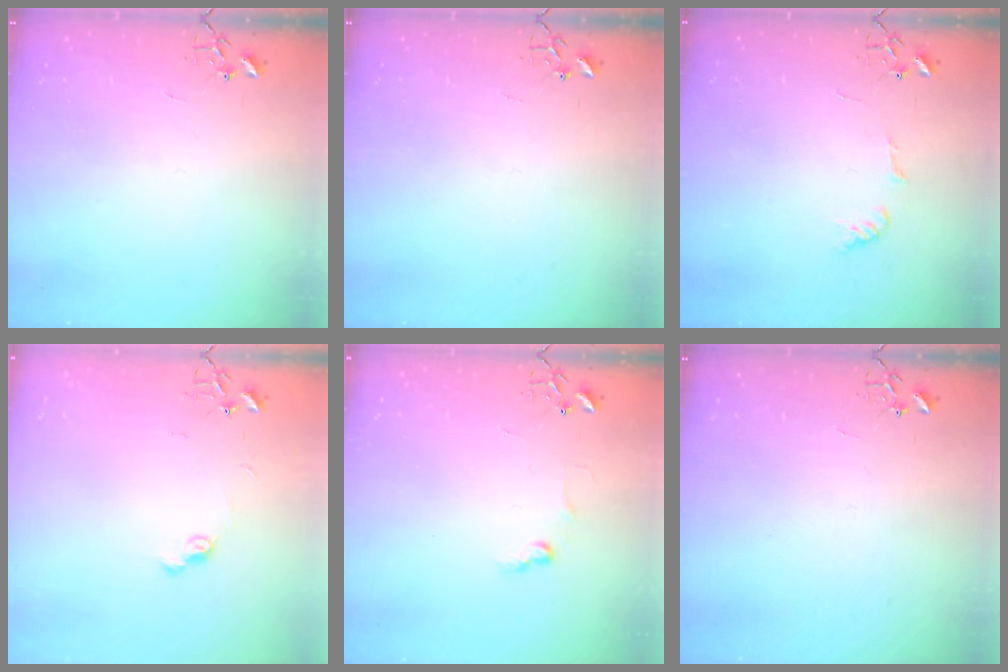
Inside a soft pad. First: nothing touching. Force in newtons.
{"total": 0.0}
{"total": 5.9, "press": 5.9, "slide": 0.6}
{"total": 6.9, "press": 6.9, "slide": 0.7}
{"total": 5.5, "press": 5.5, "slide": 0.8}
{"total": 0.0}